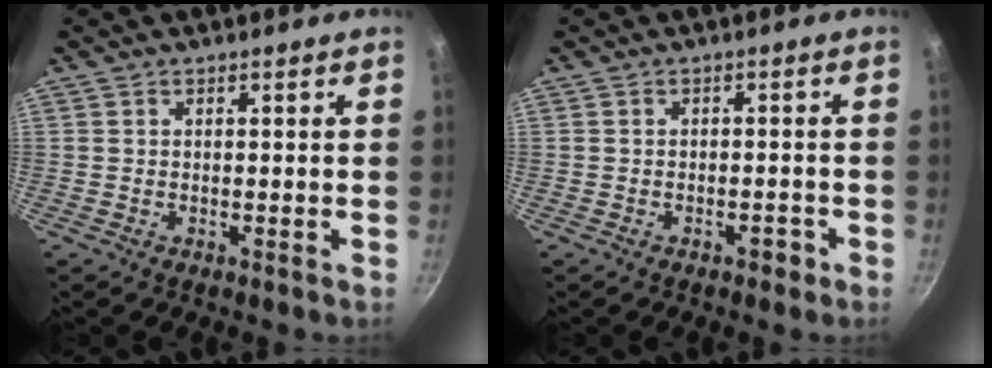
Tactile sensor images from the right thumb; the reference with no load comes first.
{"total": 1.9, "force": [-1.2, 1.0, 1.1], "torque": [-0.006, 0.019, -0.011]}